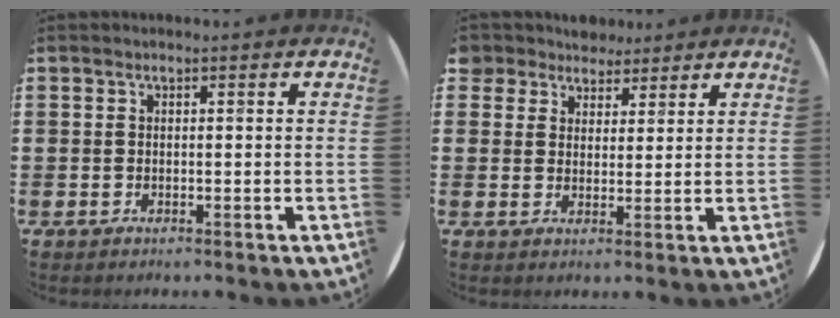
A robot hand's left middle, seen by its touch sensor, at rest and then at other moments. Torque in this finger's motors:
{"motor_torque": [0.04, 0.01, -0.07, 0.00]}